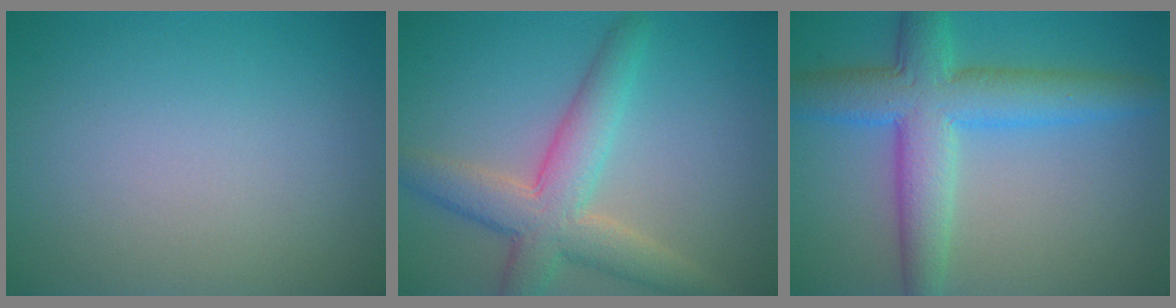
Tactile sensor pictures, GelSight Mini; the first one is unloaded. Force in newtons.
{"total": 5.8, "press": 5.8, "slide": 0.4}
{"total": 7.2, "press": 7.2, "slide": 0.3}